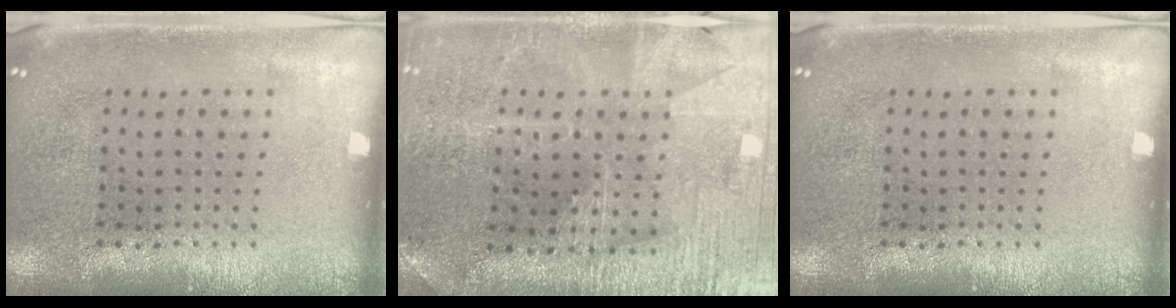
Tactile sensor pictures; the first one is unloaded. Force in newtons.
{"total": 2.0, "press": 2.0, "slide": 0.3}
{"total": 0.0}